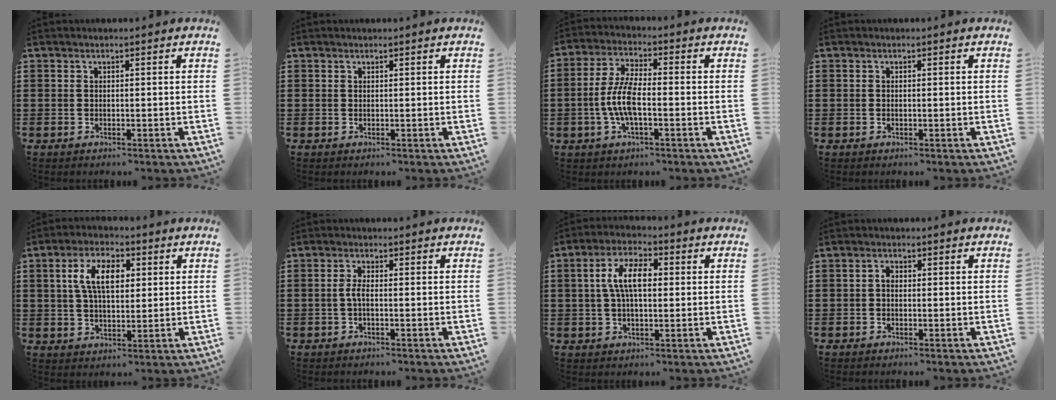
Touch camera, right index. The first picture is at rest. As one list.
[{"total": 0.0}, {"total": 7.2, "force": [-1.5, 2.6, 6.5], "torque": [-0.154, -0.008, -0.037]}, {"total": 0.0}, {"total": 7.3, "force": [1.9, 3.9, 5.8], "torque": [-0.126, 0.017, 0.031]}, {"total": 2.0, "force": [-0.5, 0.5, 1.9], "torque": [-0.050, -0.004, -0.015]}, {"total": 7.2, "force": [0.8, 3.3, 6.4], "torque": [-0.140, 0.010, 0.006]}, {"total": 1.3, "force": [-0.3, 0.8, 1.0], "torque": [-0.020, 0.002, -0.006]}]